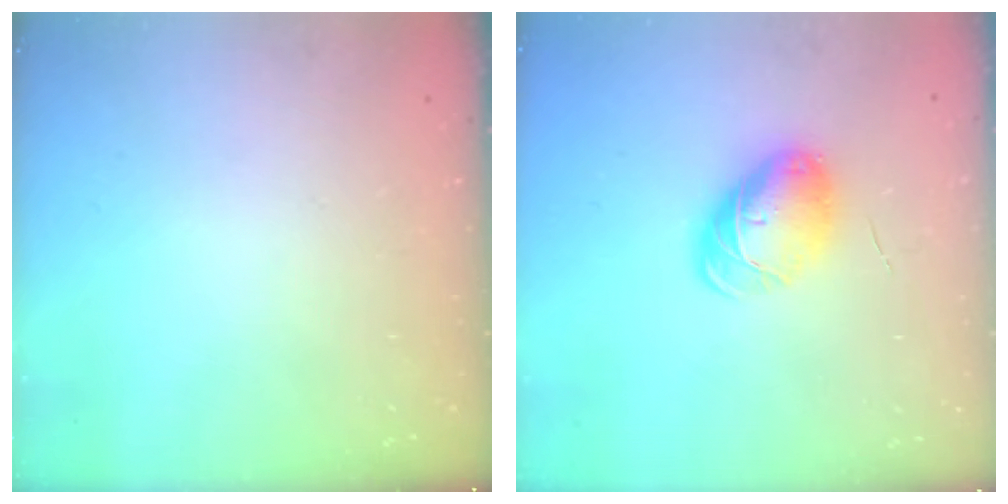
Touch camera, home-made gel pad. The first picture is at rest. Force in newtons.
{"total": 8.6, "press": 8.5, "slide": 1.5}